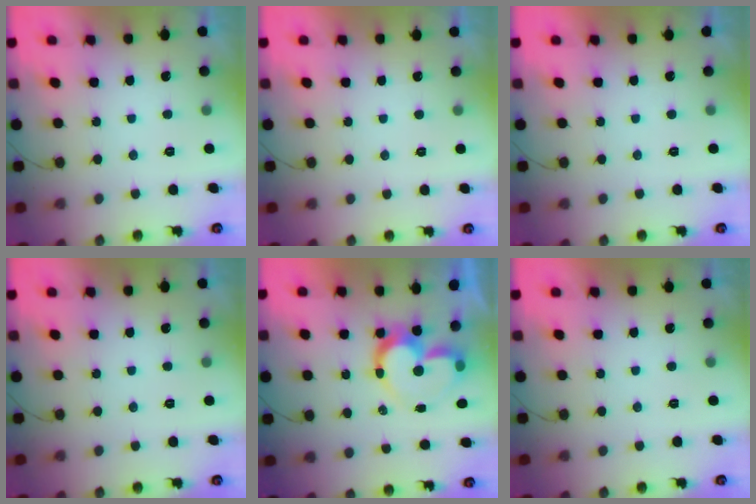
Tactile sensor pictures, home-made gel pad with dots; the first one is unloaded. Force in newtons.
{"total": 1.9, "press": 1.9, "slide": 0.1}
{"total": 1.7, "press": 1.7, "slide": 0.0}
{"total": 0.0}
{"total": 12.6, "press": 12.6, "slide": 1.4}
{"total": 1.8, "press": 1.8, "slide": 0.1}